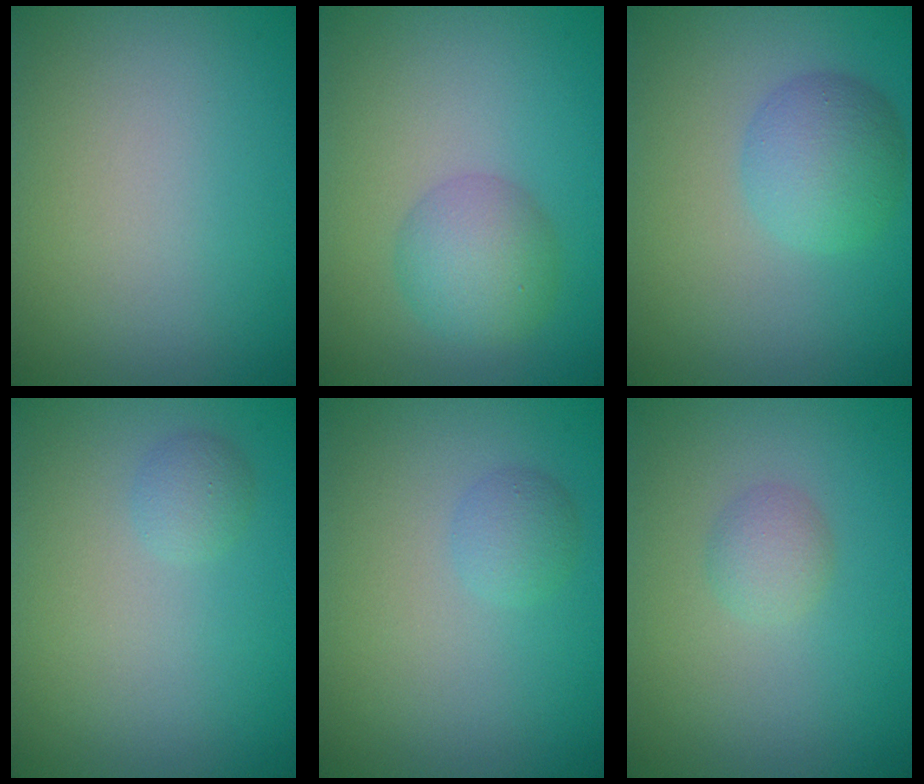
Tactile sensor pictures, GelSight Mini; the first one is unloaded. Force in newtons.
{"total": 3.7, "press": 3.7, "slide": 0.1}
{"total": 4.0, "press": 4.0, "slide": 0.1}
{"total": 1.2, "press": 1.2, "slide": 0.1}
{"total": 1.5, "press": 1.5, "slide": 0.1}
{"total": 1.6, "press": 1.6, "slide": 0.1}